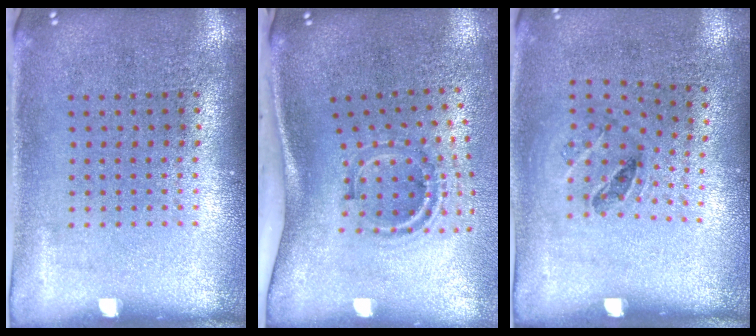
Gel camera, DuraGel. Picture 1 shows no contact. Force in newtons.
{"total": 1.6, "press": 1.1, "slide": 1.1}
{"total": 1.3, "press": 0.8, "slide": 1.1}